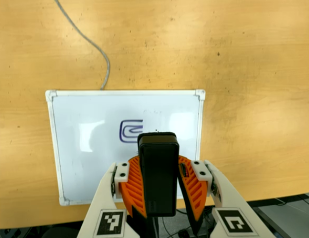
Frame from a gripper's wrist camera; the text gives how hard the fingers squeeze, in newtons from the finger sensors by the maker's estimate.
{"total": 11.9, "left": 11.2, "right": 12.6}